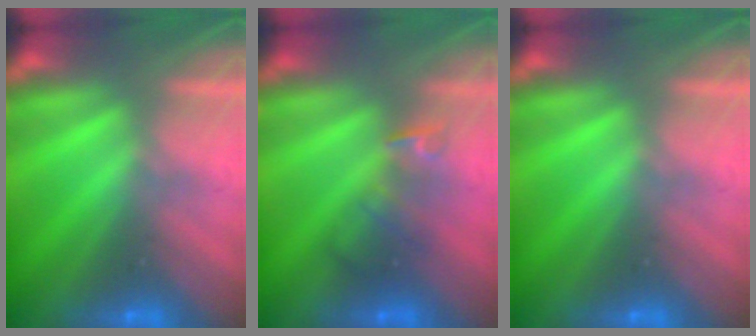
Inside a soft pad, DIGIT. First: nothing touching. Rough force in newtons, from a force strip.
{"total": 2.4}
{"total": 0.0}